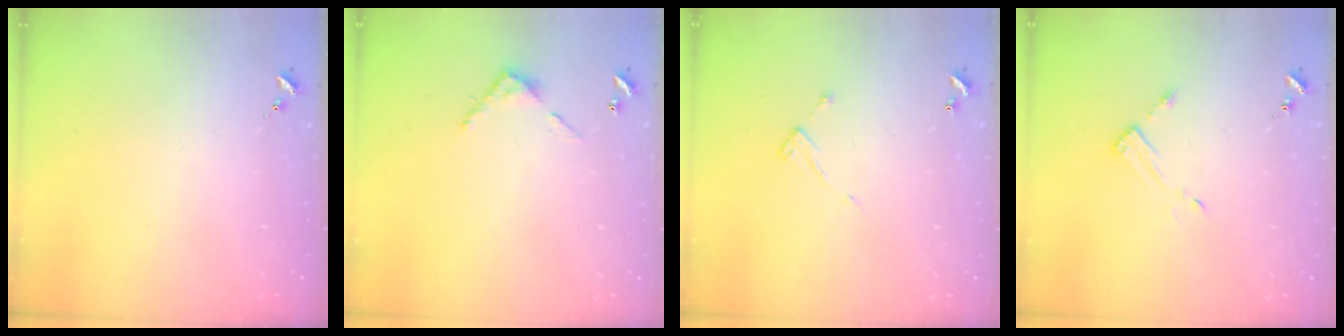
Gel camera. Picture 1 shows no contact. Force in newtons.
{"total": 3.9, "press": 3.9, "slide": 0.3}
{"total": 4.7, "press": 4.7, "slide": 0.3}
{"total": 3.5, "press": 3.5, "slide": 0.3}